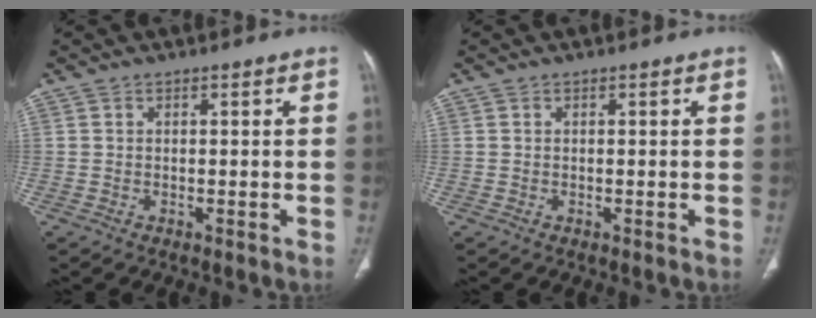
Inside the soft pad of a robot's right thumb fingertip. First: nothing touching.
{"total": 0.0}